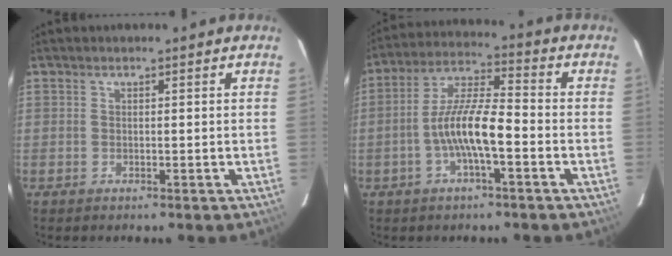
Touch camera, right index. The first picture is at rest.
{"total": 9.9, "force": [-3.3, 1.9, 9.1], "torque": [-0.187, 0.008, -0.064]}